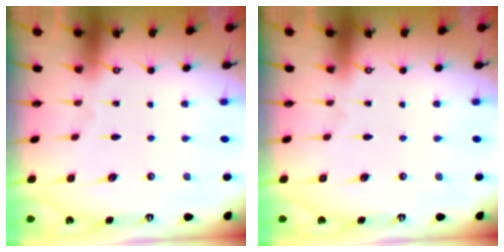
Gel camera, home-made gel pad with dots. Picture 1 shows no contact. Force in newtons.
{"total": 0.0}